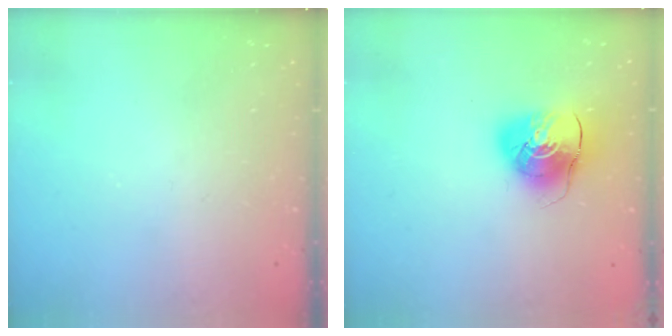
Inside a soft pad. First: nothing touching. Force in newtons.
{"total": 10.2, "press": 10.1, "slide": 1.3}